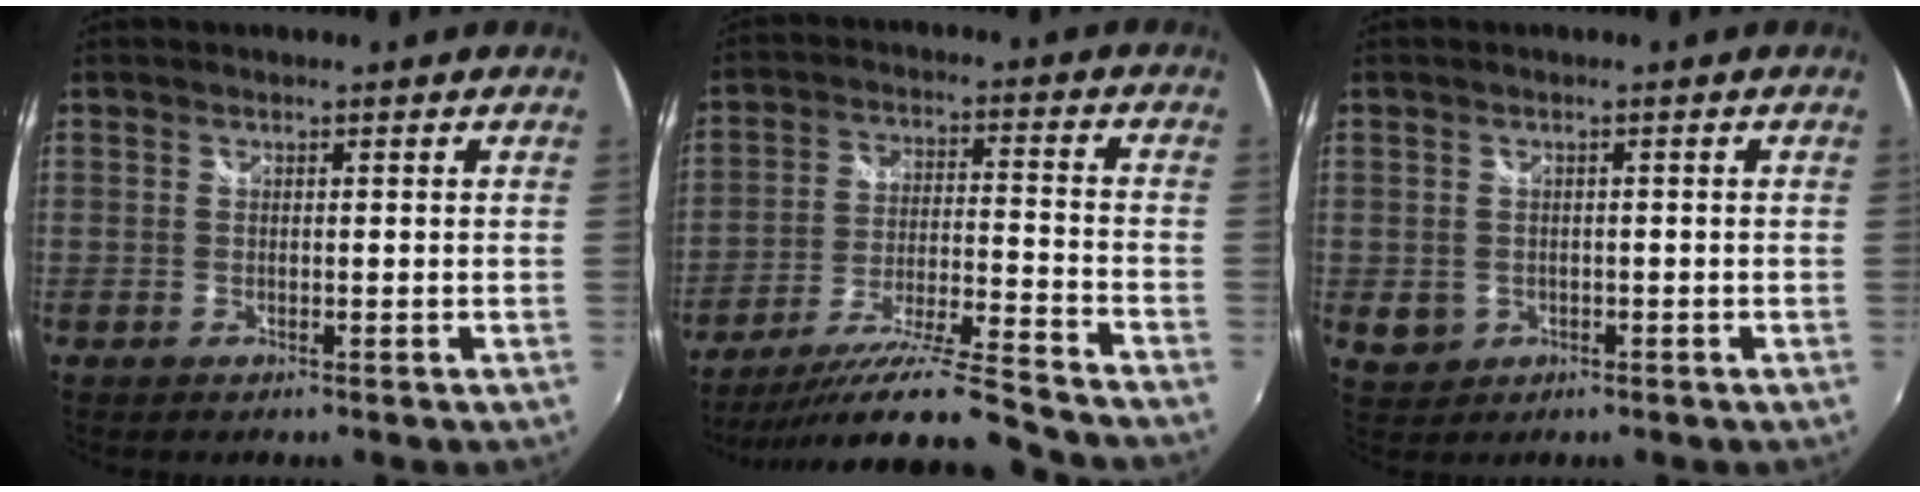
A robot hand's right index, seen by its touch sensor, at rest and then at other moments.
{"total": 16.6, "force": [-15.0, -1.3, 7.0], "torque": [-0.135, -0.033, -0.250]}
{"total": 3.5, "force": [-0.8, 3.2, 1.3], "torque": [-0.028, -0.003, -0.005]}